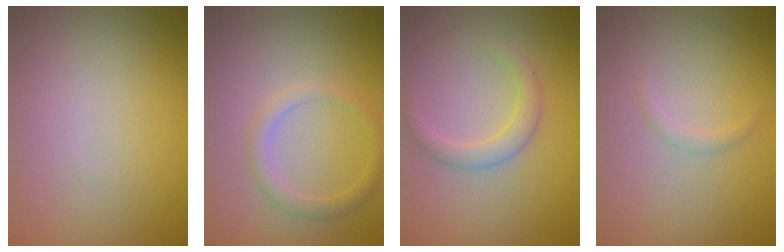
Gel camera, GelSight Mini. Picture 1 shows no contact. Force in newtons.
{"total": 1.9, "press": 1.9, "slide": 0.1}
{"total": 2.2, "press": 2.2, "slide": 0.1}
{"total": 0.7, "press": 0.7, "slide": 0.0}